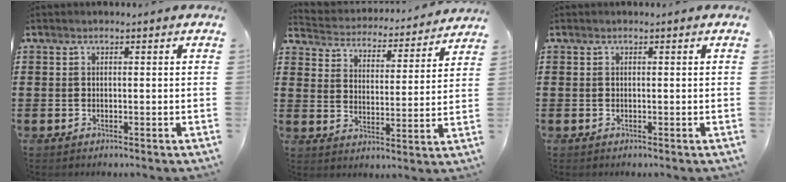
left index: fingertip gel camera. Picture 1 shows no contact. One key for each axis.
{"total": 3.7, "fx": 3.7, "fy": 0.0, "fz": -0.2, "tx": -0.021, "ty": -0.034, "tz": 0.057}
{"total": 0.0}